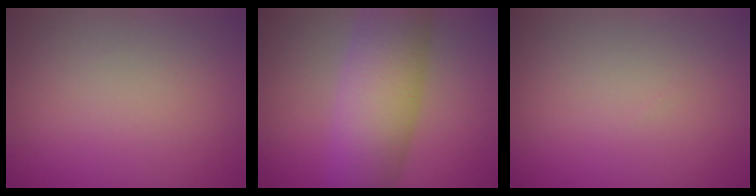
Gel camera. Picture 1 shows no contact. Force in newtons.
{"total": 9.0, "press": 9.0, "slide": 0.1}
{"total": 0.0}